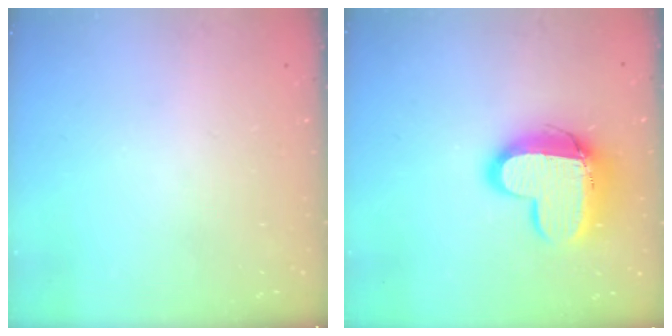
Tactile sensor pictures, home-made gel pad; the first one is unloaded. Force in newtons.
{"total": 14.8, "press": 14.7, "slide": 1.2}